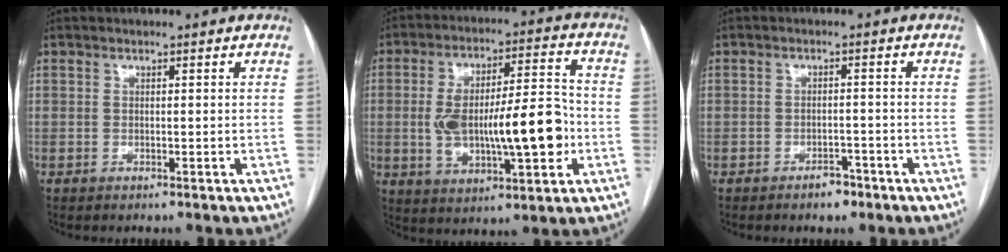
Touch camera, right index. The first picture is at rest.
{"total": 17.1, "force": [-2.1, 5.2, 16.1], "torque": [-0.277, 0.024, -0.021]}
{"total": 2.7, "force": [-2.0, 1.3, 1.1], "torque": [-0.013, 0.006, -0.025]}